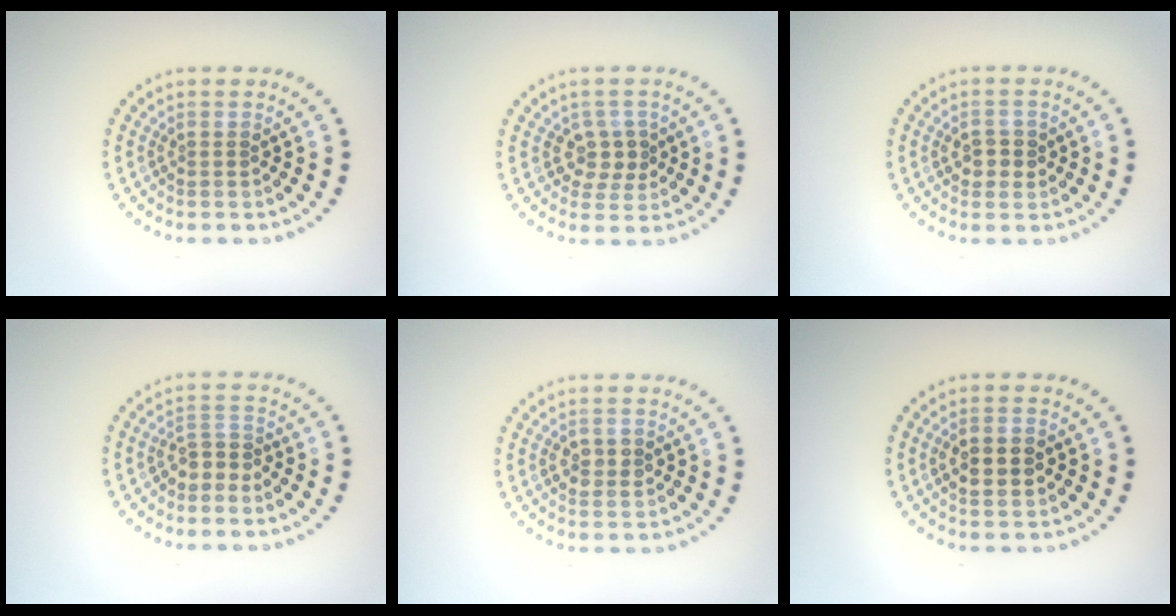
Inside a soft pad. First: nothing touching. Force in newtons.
{"total": 2.3, "press": 2.1, "slide": 0.9}
{"total": 2.0, "press": 2.0, "slide": 0.4}
{"total": 1.8, "press": 1.5, "slide": 1.0}
{"total": 2.0, "press": 1.9, "slide": 0.3}
{"total": 2.8, "press": 2.8, "slide": 0.2}